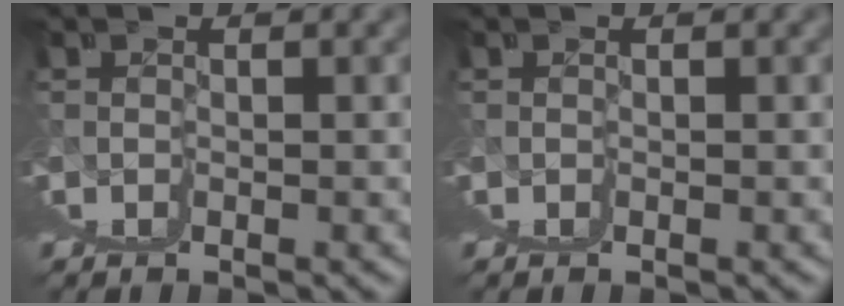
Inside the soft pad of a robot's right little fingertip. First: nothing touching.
{"total": 0.0}